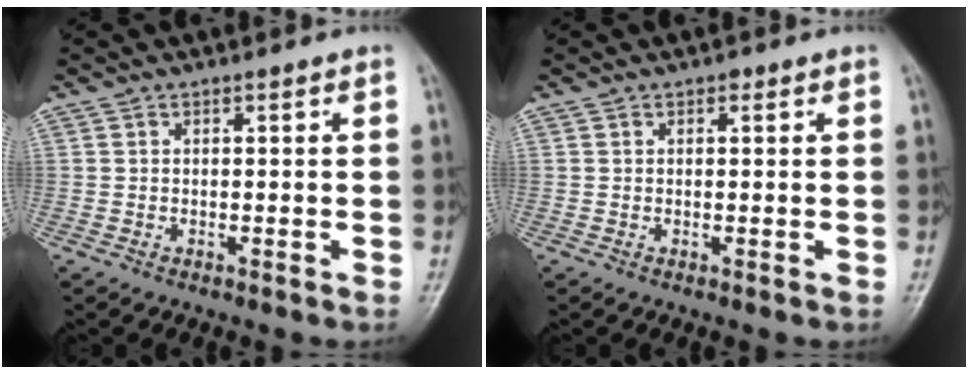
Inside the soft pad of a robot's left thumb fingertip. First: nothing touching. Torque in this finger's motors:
{"motor_torque": [0.14, -0.19, -0.20, -0.13, 0.03]}